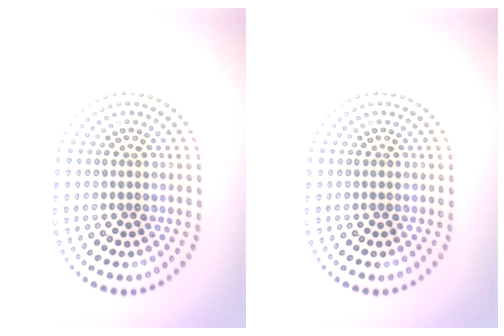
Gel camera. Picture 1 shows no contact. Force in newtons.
{"total": 0.0}